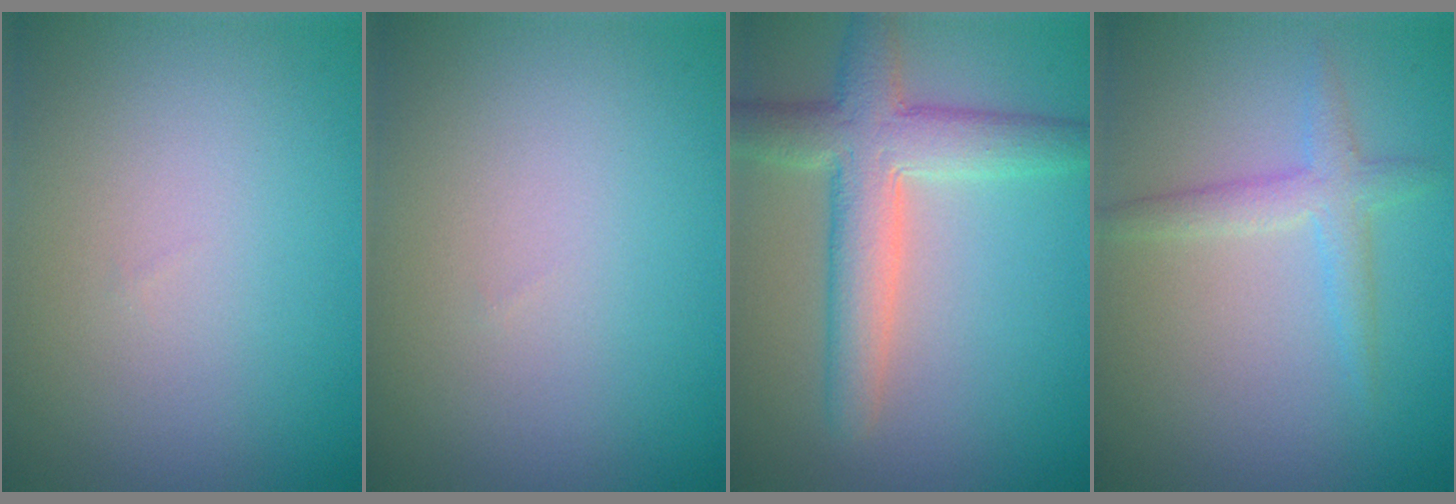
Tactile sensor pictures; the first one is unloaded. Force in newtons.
{"total": 0.0}
{"total": 5.8, "press": 5.8, "slide": 0.1}
{"total": 2.3, "press": 2.3, "slide": 0.1}